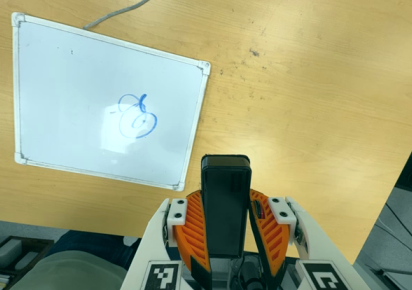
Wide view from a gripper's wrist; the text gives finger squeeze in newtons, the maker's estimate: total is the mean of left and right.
{"total": 8.9, "left": 7.3, "right": 10.5}